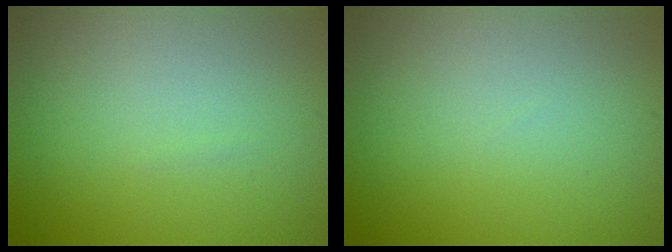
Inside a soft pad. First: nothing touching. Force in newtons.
{"total": 0.0}